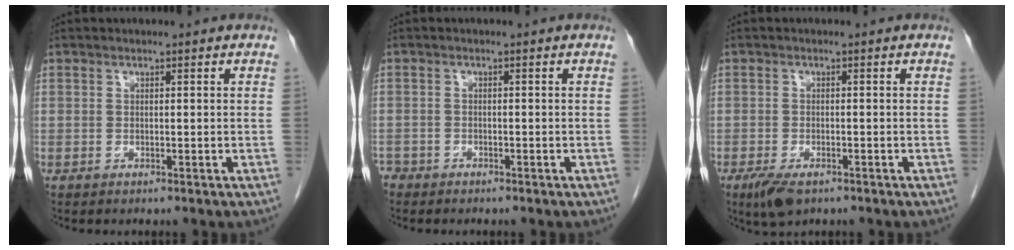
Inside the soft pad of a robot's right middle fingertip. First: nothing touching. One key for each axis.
{"total": 2.2, "fx": -1.9, "fy": 1.2, "fz": 0.2, "tx": -0.004, "ty": 0.002, "tz": -0.036}
{"total": 4.3, "fx": -2.6, "fy": 1.7, "fz": 2.9, "tx": -0.060, "ty": -0.008, "tz": -0.042}